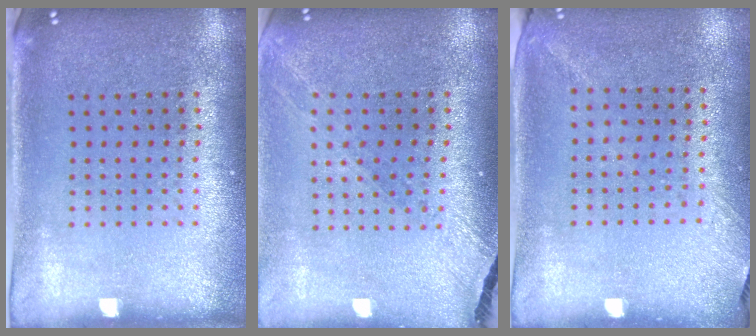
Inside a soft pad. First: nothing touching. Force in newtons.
{"total": 1.4, "press": 1.3, "slide": 0.2}
{"total": 1.3, "press": 1.0, "slide": 0.8}